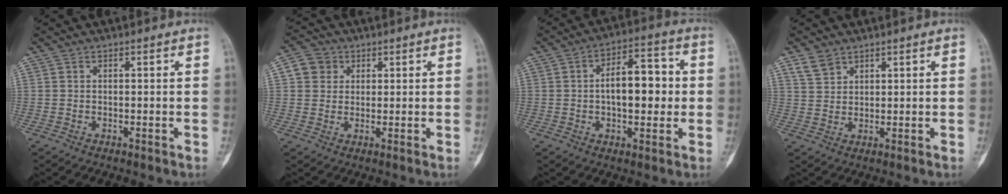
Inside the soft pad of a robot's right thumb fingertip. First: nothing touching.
{"total": 4.4, "force": [1.4, 3.9, 1.3], "torque": [-0.003, 0.004, 0.020]}
{"total": 11.4, "force": [0.2, 5.8, 9.8], "torque": [-0.123, 0.023, 0.001]}
{"total": 3.3, "force": [2.4, 2.0, 1.0], "torque": [-0.011, -0.007, 0.051]}